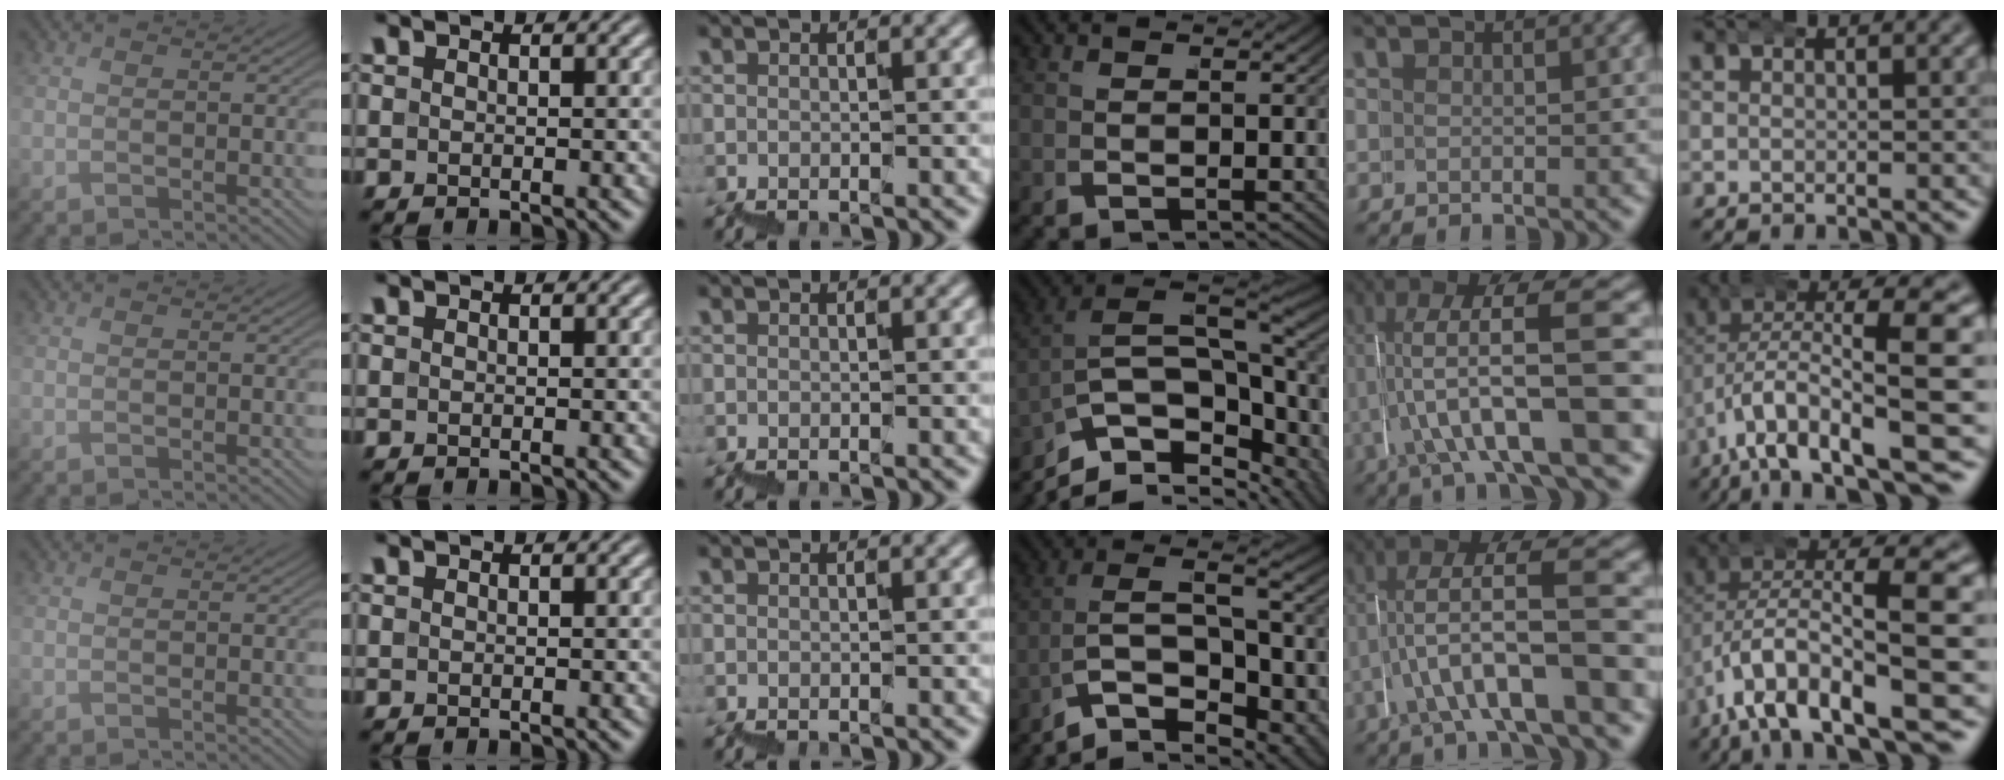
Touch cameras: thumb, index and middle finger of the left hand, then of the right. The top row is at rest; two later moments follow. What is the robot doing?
{"motion": "wrap", "object": "bubble wrap"}